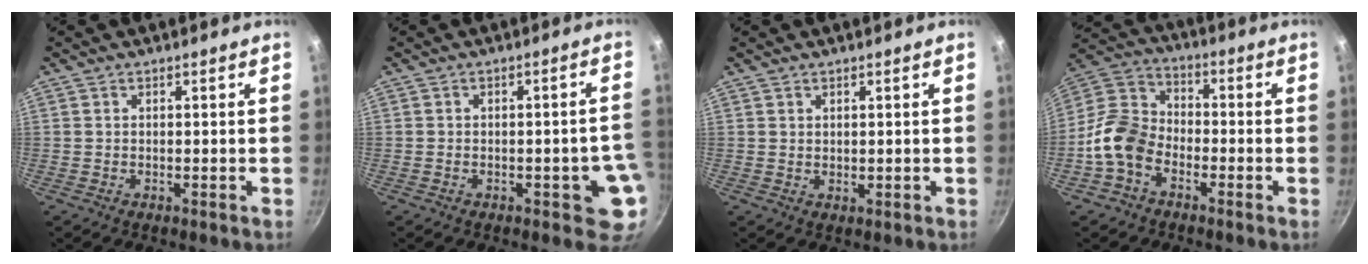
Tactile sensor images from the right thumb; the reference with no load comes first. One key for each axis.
{"total": 6.3, "fx": -1.6, "fy": 2.7, "fz": 5.4, "tx": -0.031, "ty": 0.022, "tz": -0.016}
{"total": 1.0, "fx": 0.9, "fy": 0.4, "fz": 0.3, "tx": 0.003, "ty": -0.010, "tz": 0.015}
{"total": 11.1, "fx": -4.8, "fy": 7.7, "fz": 6.3, "tx": -0.099, "ty": 0.048, "tz": -0.118}